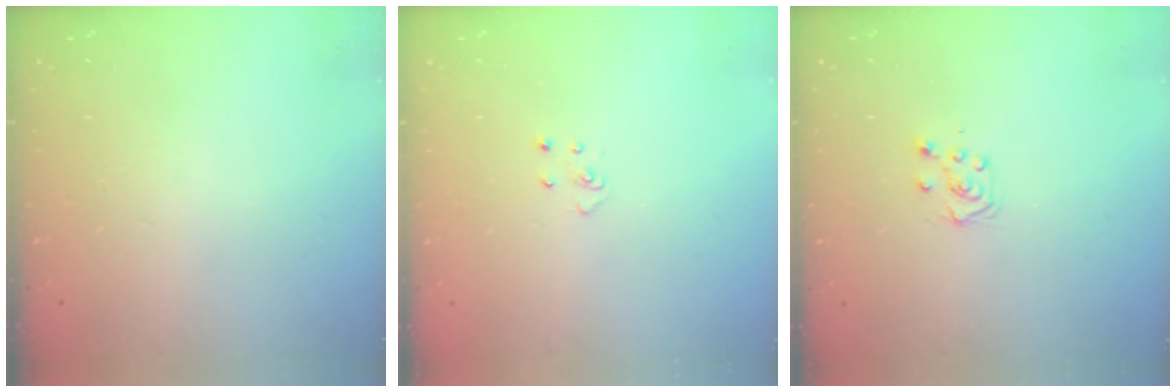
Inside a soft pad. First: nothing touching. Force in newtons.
{"total": 3.2, "press": 3.2, "slide": 0.3}
{"total": 5.0, "press": 4.9, "slide": 0.6}